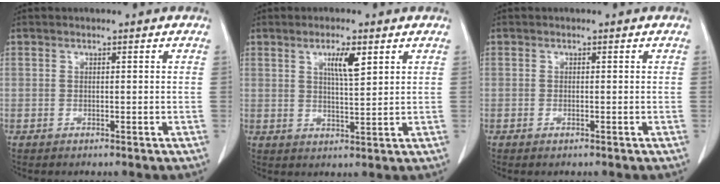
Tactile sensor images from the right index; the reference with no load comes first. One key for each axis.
{"total": 4.7, "fx": 2.3, "fy": 0.5, "fz": 4.1, "tx": -0.073, "ty": -0.002, "tz": 0.041}
{"total": 0.6, "fx": -0.4, "fy": 0.1, "fz": 0.5, "tx": -0.010, "ty": -0.001, "tz": -0.004}